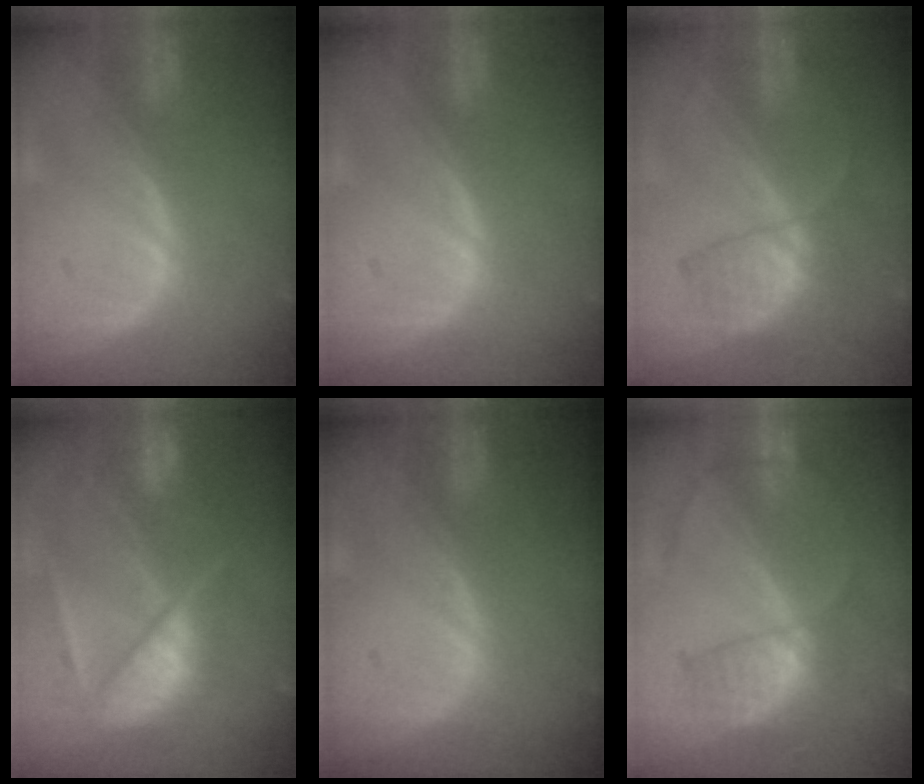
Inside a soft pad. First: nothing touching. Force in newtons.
{"total": 0.0}
{"total": 6.7, "press": 5.9, "slide": 3.2}
{"total": 9.4, "press": 8.2, "slide": 4.5}
{"total": 0.0}
{"total": 6.6, "press": 5.7, "slide": 3.2}